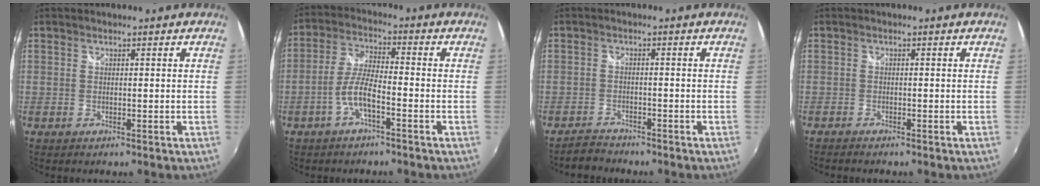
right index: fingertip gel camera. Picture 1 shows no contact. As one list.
[{"total": 6.1, "force": [-3.0, 1.5, 5.0], "torque": [-0.110, 0.008, -0.058]}, {"total": 3.2, "force": [-3.0, 1.1, 0.2], "torque": [-0.017, 0.004, -0.057]}, {"total": 1.8, "force": [-1.7, 0.4, 0.6], "torque": [-0.022, -0.010, -0.031]}]